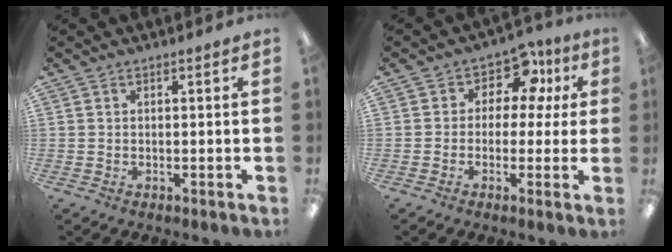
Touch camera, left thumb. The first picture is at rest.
{"total": 7.9, "force": [3.1, 5.9, 4.3], "torque": [-0.068, -0.010, 0.055]}